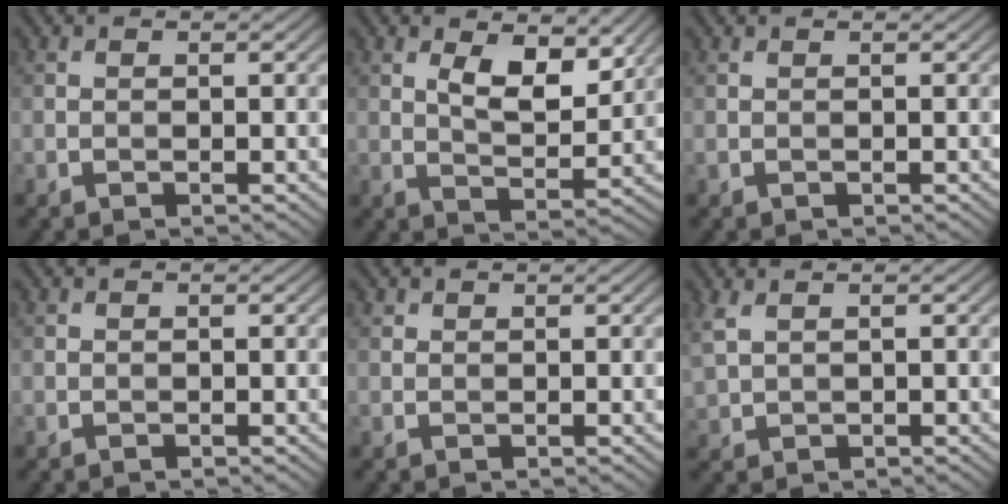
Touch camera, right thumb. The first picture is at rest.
{"total": 6.1, "force": [2.9, 2.7, 4.7], "torque": [-0.086, -0.012, 0.051]}
{"total": 0.0}
{"total": 0.0}
{"total": 0.6, "force": [0.5, 0.2, 0.1], "torque": [-0.002, 0.000, 0.012]}
{"total": 2.4, "force": [1.3, 1.1, 1.7], "torque": [-0.055, 0.007, 0.033]}